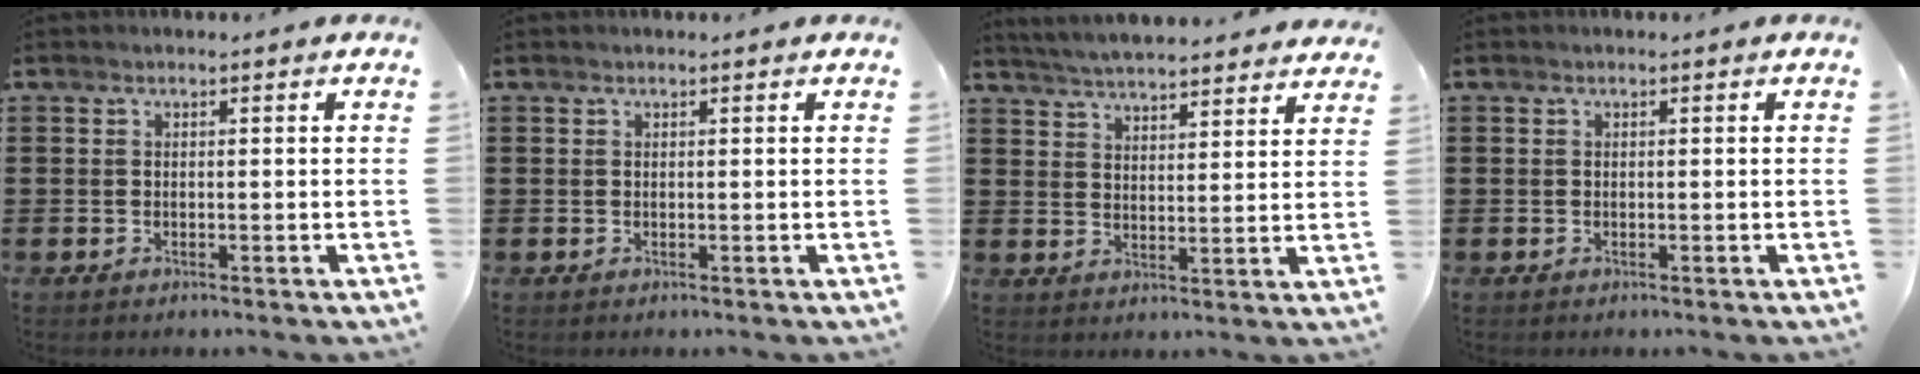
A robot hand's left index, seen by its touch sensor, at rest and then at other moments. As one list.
[{"total": 0.0}, {"total": 5.1, "force": [5.0, -0.3, 0.6], "torque": [-0.030, -0.024, 0.089]}, {"total": 0.0}]